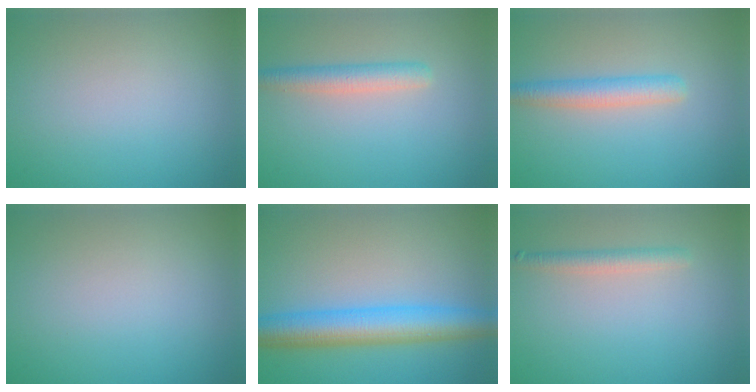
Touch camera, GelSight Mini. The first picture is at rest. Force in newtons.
{"total": 2.6, "press": 2.6, "slide": 0.1}
{"total": 3.0, "press": 3.0, "slide": 0.1}
{"total": 0.0}
{"total": 6.7, "press": 6.7, "slide": 0.1}
{"total": 1.8, "press": 1.8, "slide": 0.1}